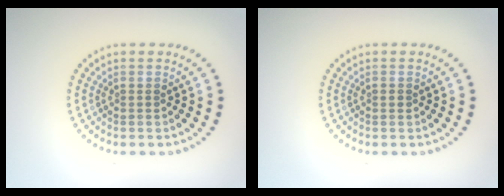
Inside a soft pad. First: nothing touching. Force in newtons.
{"total": 0.5, "press": 0.5, "slide": 0.0}